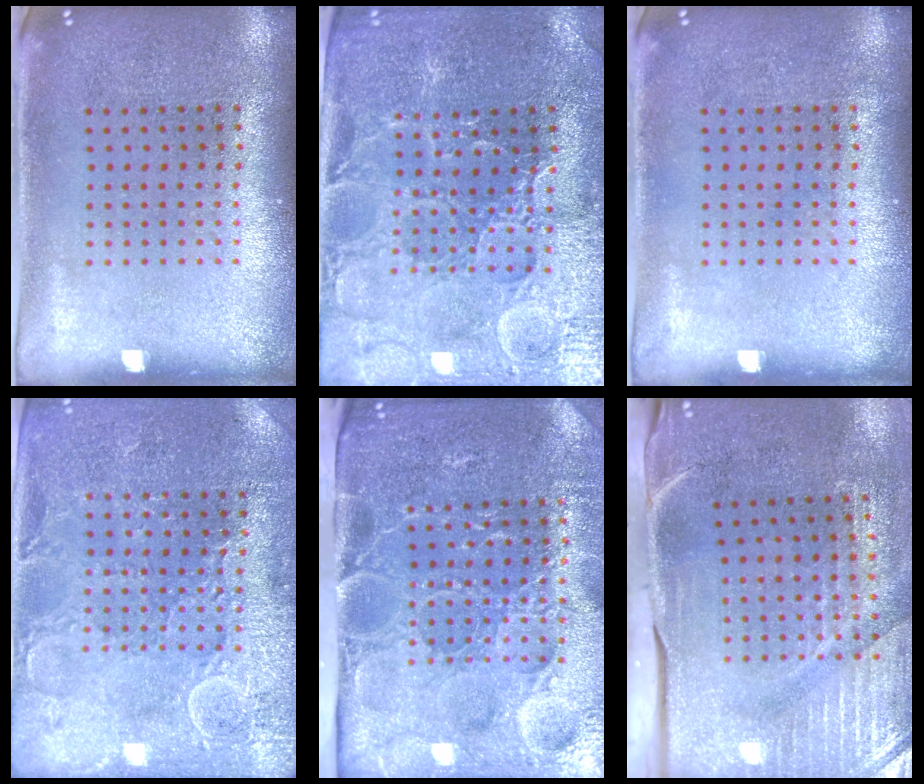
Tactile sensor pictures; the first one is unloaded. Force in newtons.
{"total": 3.3, "press": 3.2, "slide": 0.5}
{"total": 0.0}
{"total": 2.9, "press": 2.9, "slide": 0.4}
{"total": 5.0, "press": 4.2, "slide": 2.6}
{"total": 4.7, "press": 4.0, "slide": 2.5}